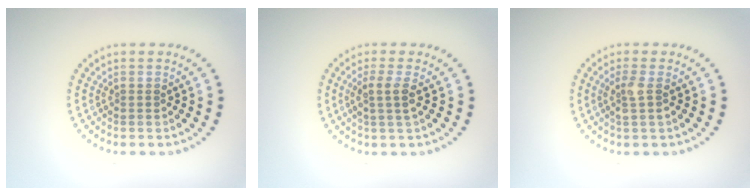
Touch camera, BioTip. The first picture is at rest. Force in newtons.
{"total": 2.0, "press": 1.7, "slide": 1.0}
{"total": 1.7, "press": 1.4, "slide": 0.9}